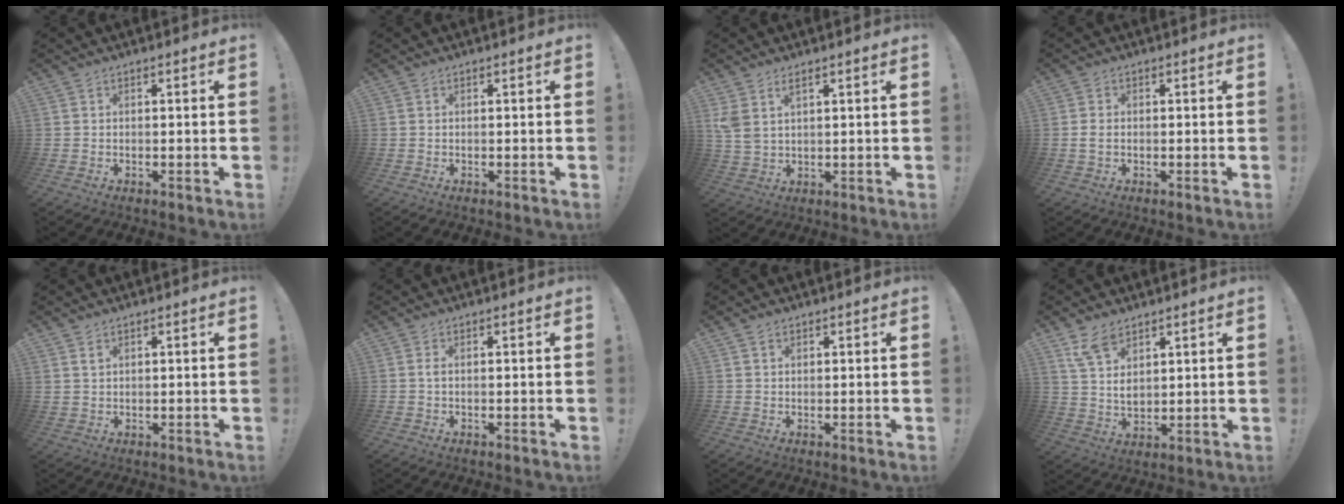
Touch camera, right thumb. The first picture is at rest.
{"total": 0.0}
{"total": 5.1, "force": [3.0, 2.6, 3.2], "torque": [-0.057, -0.013, 0.059]}
{"total": 2.2, "force": [0.1, 1.5, 1.6], "torque": [-0.022, 0.004, 0.002]}
{"total": 1.7, "force": [1.1, 1.0, 1.0], "torque": [-0.013, -0.004, 0.019]}
{"total": 0.9, "force": [-0.1, 0.2, 0.9], "torque": [-0.023, 0.004, -0.002]}
{"total": 1.2, "force": [0.8, 0.8, 0.3], "torque": [-0.004, 0.000, 0.015]}
{"total": 8.6, "force": [6.0, 4.6, 4.2], "torque": [-0.081, -0.029, 0.117]}